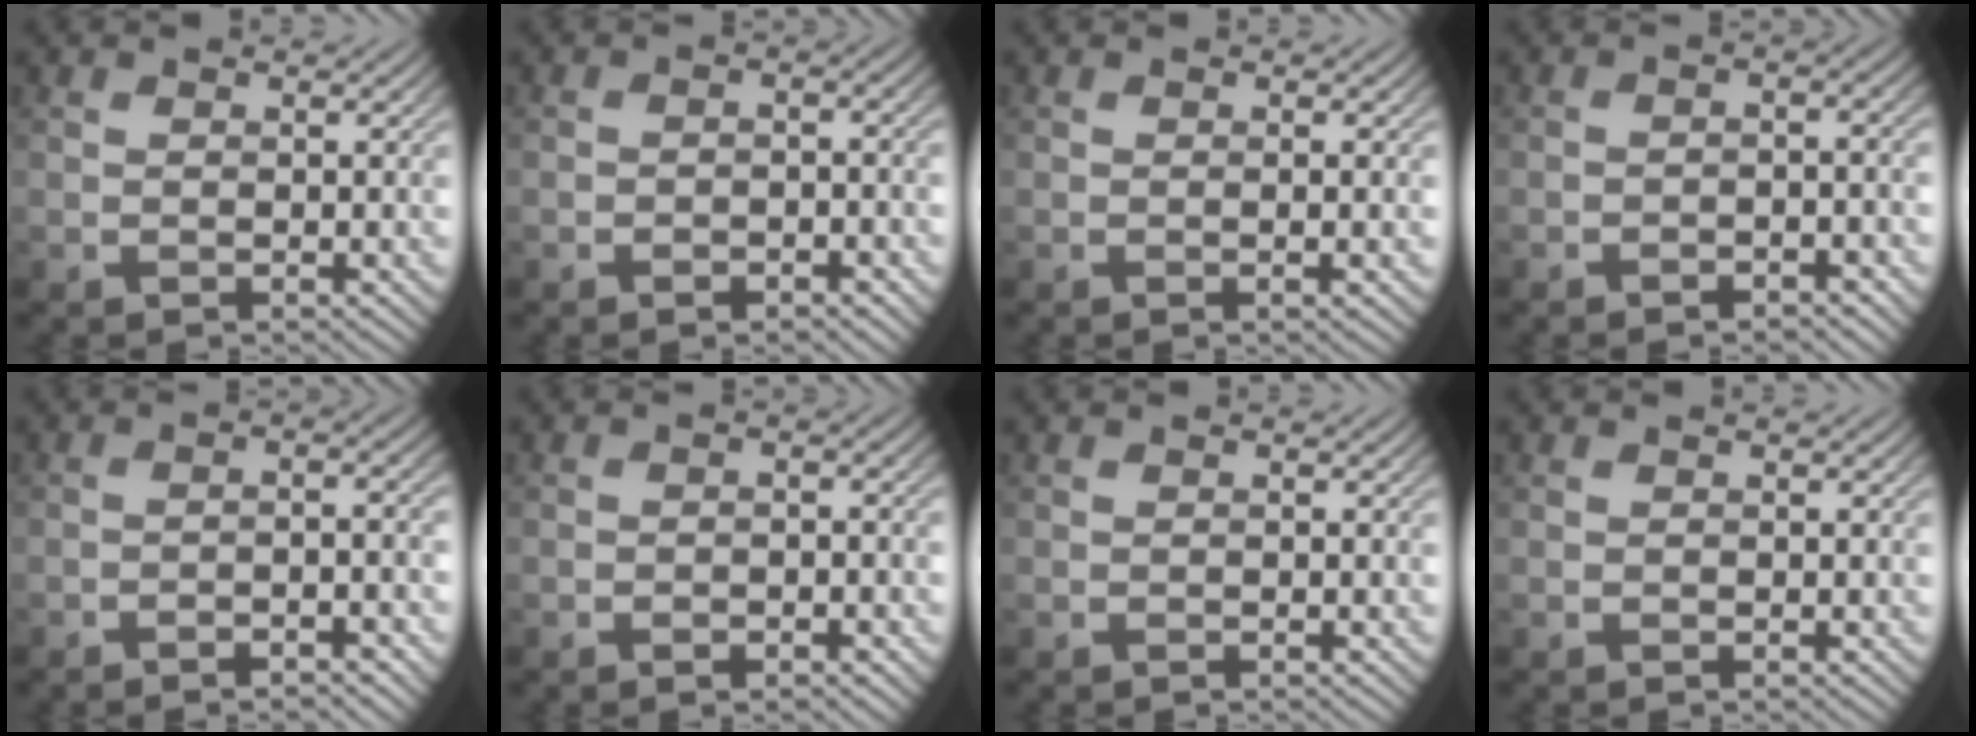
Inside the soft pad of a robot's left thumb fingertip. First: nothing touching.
{"total": 2.5, "force": [-1.6, 0.8, 1.7], "torque": [-0.028, 0.004, -0.026]}
{"total": 1.5, "force": [0.0, 0.1, 1.5], "torque": [-0.026, 0.002, -0.005]}
{"total": 3.0, "force": [-2.2, 0.4, 2.0], "torque": [-0.035, 0.009, -0.036]}
{"total": 4.2, "force": [-2.7, 0.6, 3.2], "torque": [-0.052, 0.014, -0.048]}
{"total": 2.6, "force": [-1.5, 0.8, 2.1], "torque": [-0.032, 0.007, -0.021]}
{"total": 0.0}
{"total": 0.0}